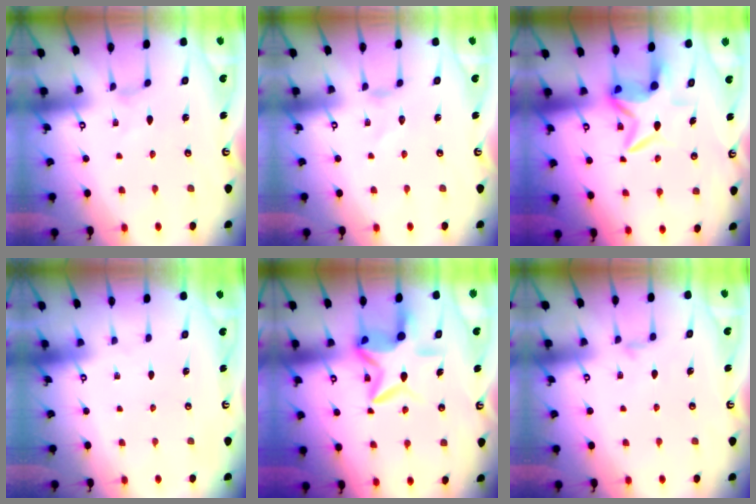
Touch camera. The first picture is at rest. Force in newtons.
{"total": 0.0}
{"total": 7.0, "press": 7.0, "slide": 0.9}
{"total": 0.0}
{"total": 10.9, "press": 10.9, "slide": 0.9}
{"total": 2.4, "press": 2.4, "slide": 0.5}